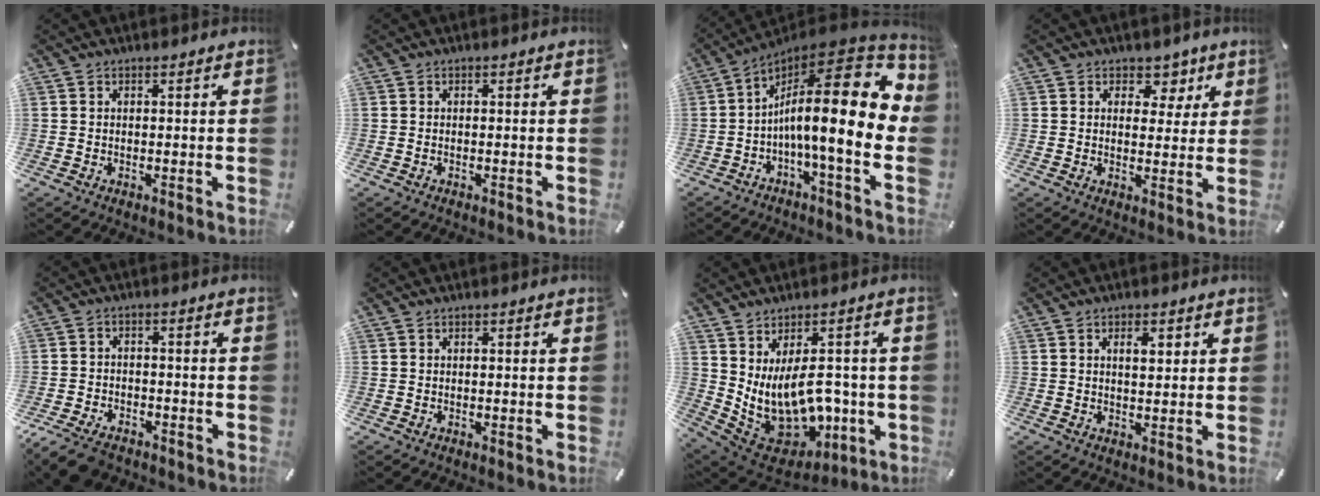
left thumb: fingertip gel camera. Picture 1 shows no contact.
{"total": 0.6, "force": [-0.3, 0.1, 0.5], "torque": [-0.011, -0.003, -0.005]}
{"total": 19.8, "force": [-0.1, 4.8, 19.2], "torque": [-0.323, -0.034, -0.015]}
{"total": 5.6, "force": [2.6, 4.6, 1.8], "torque": [0.001, -0.022, 0.036]}
{"total": 6.4, "force": [-5.1, 2.9, 2.5], "torque": [-0.058, 0.019, -0.098]}
{"total": 0.0}
{"total": 15.2, "force": [1.5, 10.3, 11.0], "torque": [-0.200, -0.039, 0.042]}
{"total": 3.4, "force": [1.3, 1.8, 2.6], "torque": [-0.032, -0.003, 0.014]}